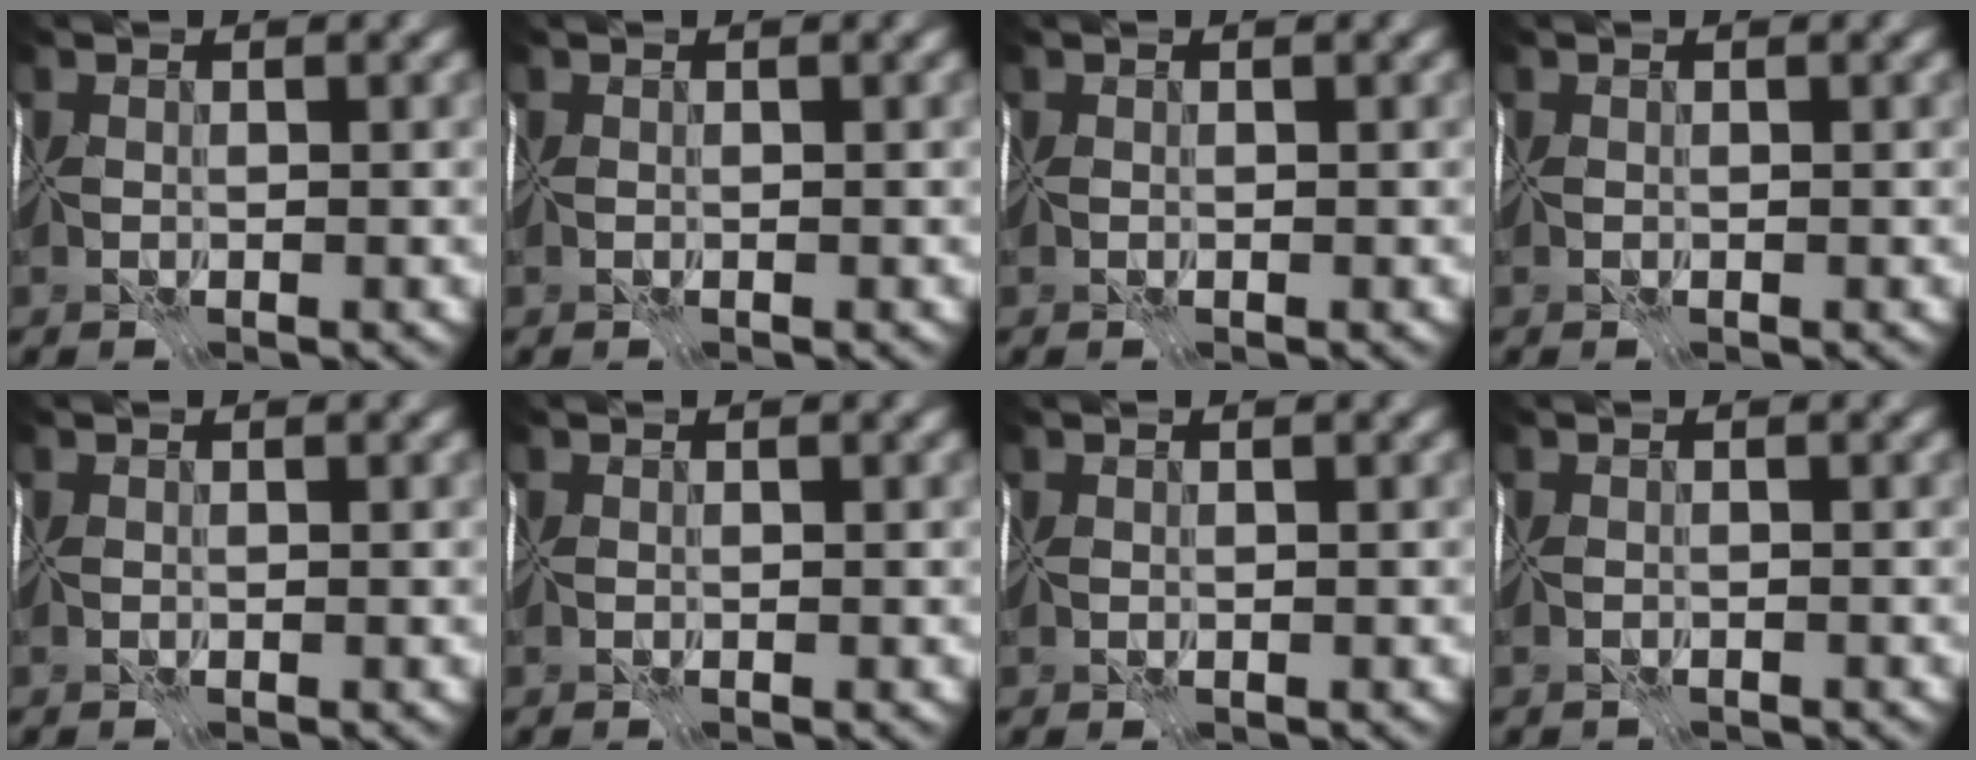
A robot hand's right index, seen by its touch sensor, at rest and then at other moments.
{"total": 0.0}
{"total": 0.0}
{"total": 0.0}
{"total": 0.0}
{"total": 0.0}
{"total": 0.0}
{"total": 1.6, "force": [-1.5, 0.4, -0.1], "torque": [0.014, -0.014, -0.032]}